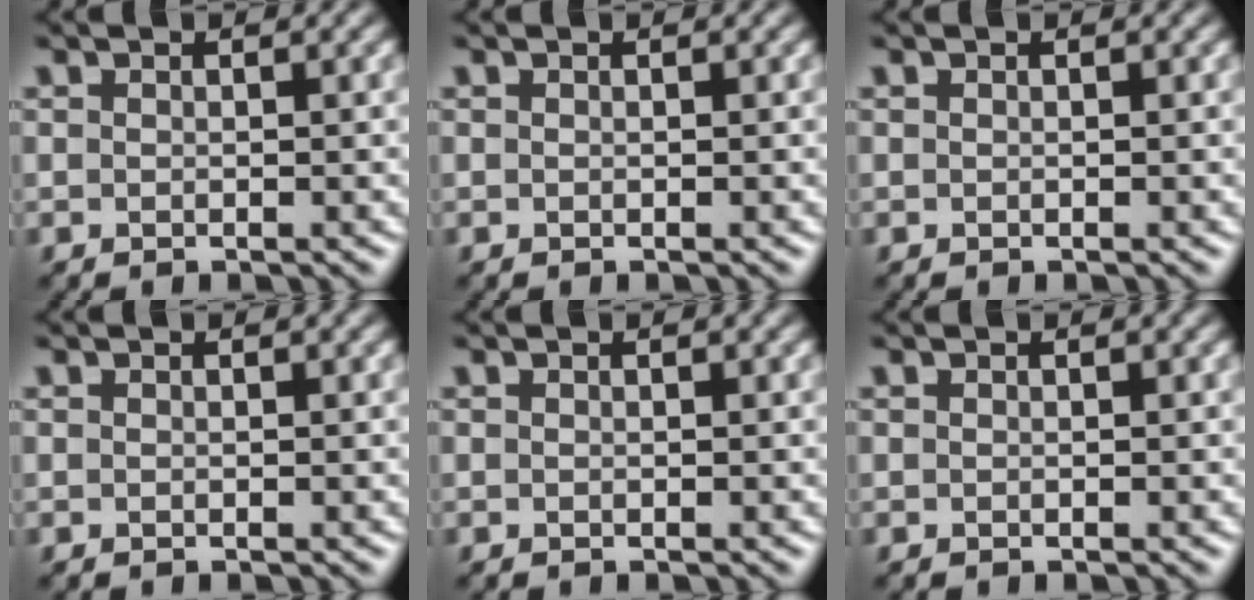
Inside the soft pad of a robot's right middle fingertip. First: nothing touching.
{"total": 0.0}
{"total": 0.0}
{"total": 0.0}
{"total": 0.0}
{"total": 0.0}